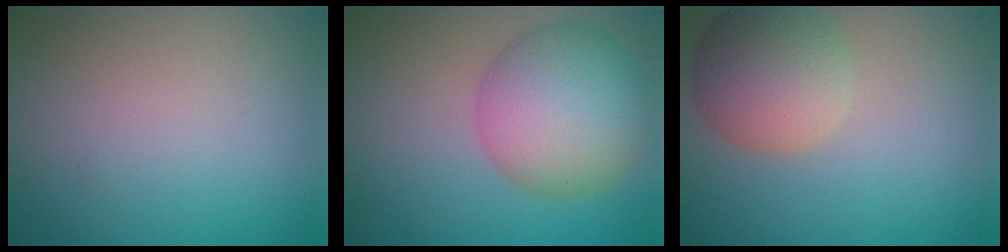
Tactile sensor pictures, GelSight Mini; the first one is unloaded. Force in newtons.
{"total": 8.1, "press": 8.1, "slide": 0.3}
{"total": 5.4, "press": 5.4, "slide": 0.4}